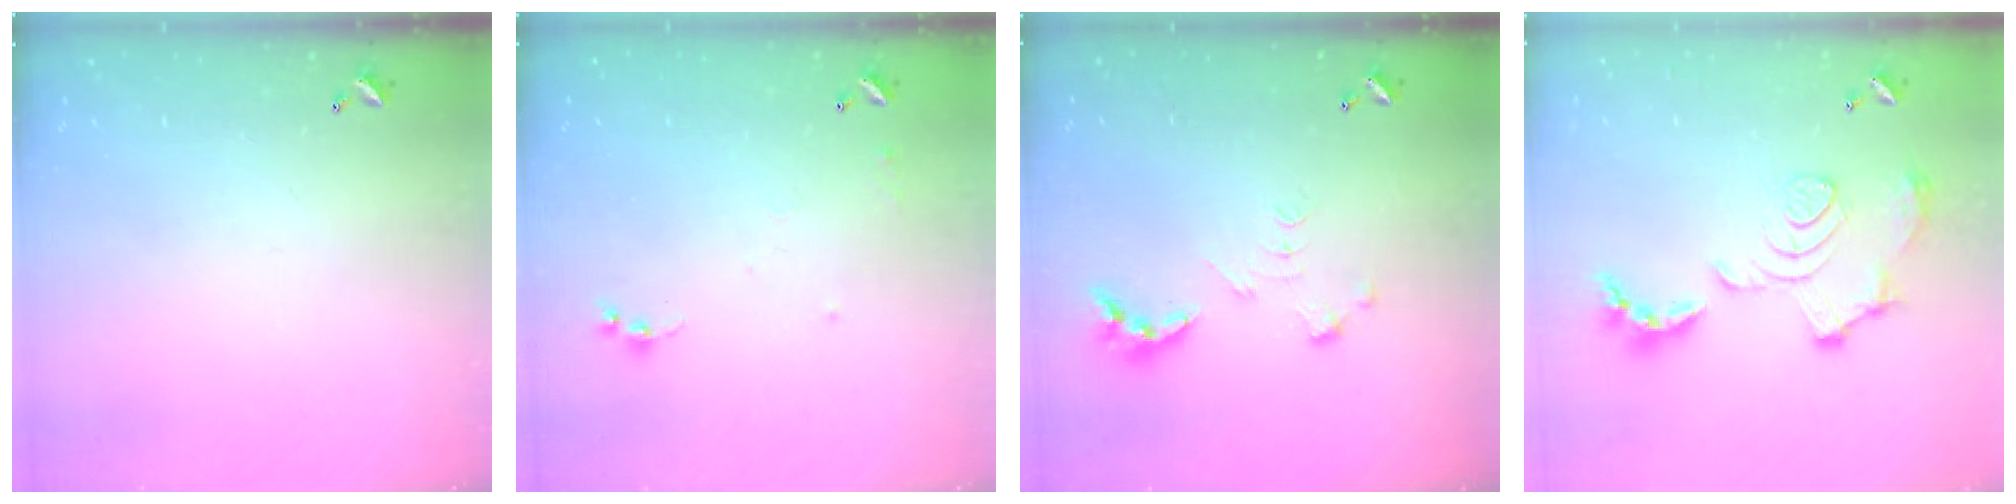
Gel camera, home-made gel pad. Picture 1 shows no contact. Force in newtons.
{"total": 6.6, "press": 6.6, "slide": 0.6}
{"total": 3.3, "press": 3.3, "slide": 0.4}
{"total": 1.7, "press": 1.1, "slide": 1.3}